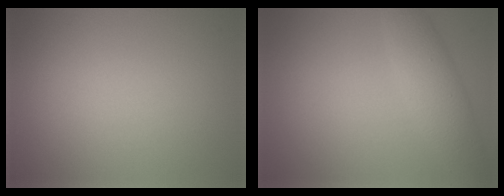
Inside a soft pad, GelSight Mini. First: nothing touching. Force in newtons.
{"total": 4.0, "press": 4.0, "slide": 0.2}